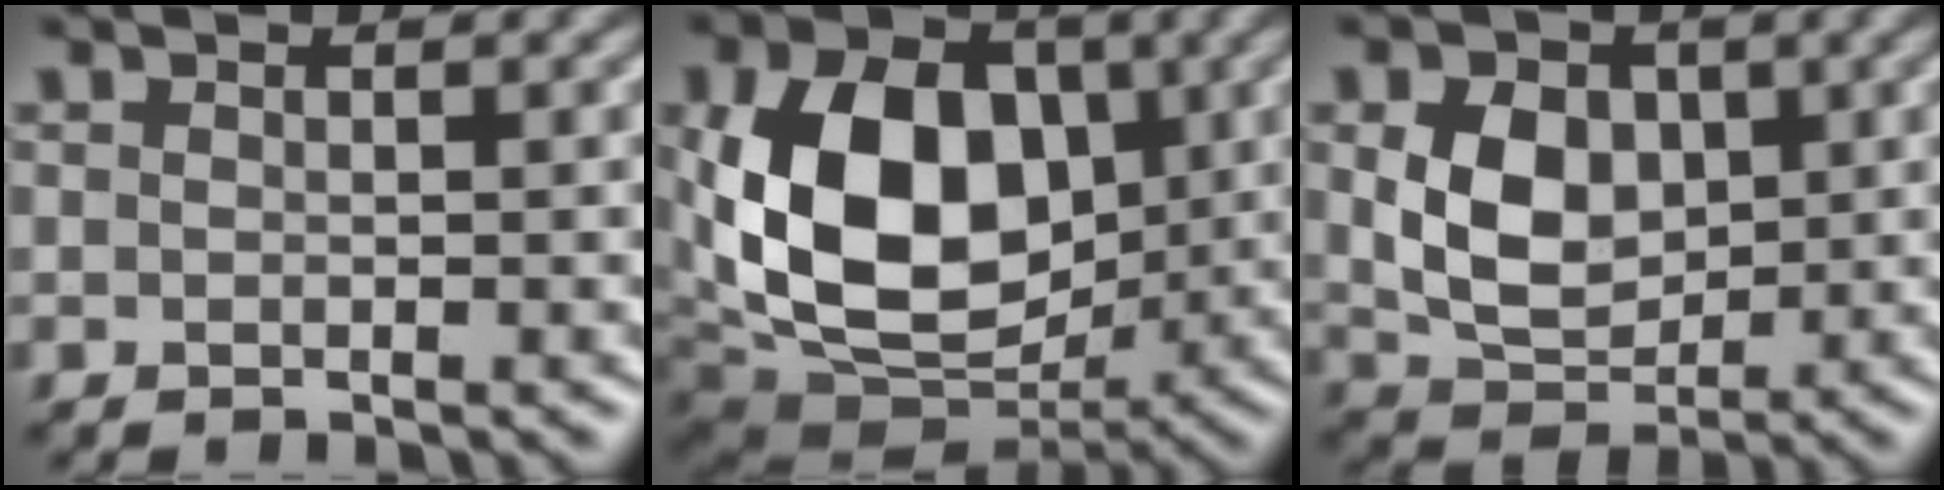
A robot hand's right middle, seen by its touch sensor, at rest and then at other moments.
{"total": 13.2, "force": [1.0, 9.1, 9.6], "torque": [-0.180, -0.001, 0.014]}
{"total": 5.6, "force": [0.9, 4.1, 3.7], "torque": [-0.078, -0.005, 0.018]}